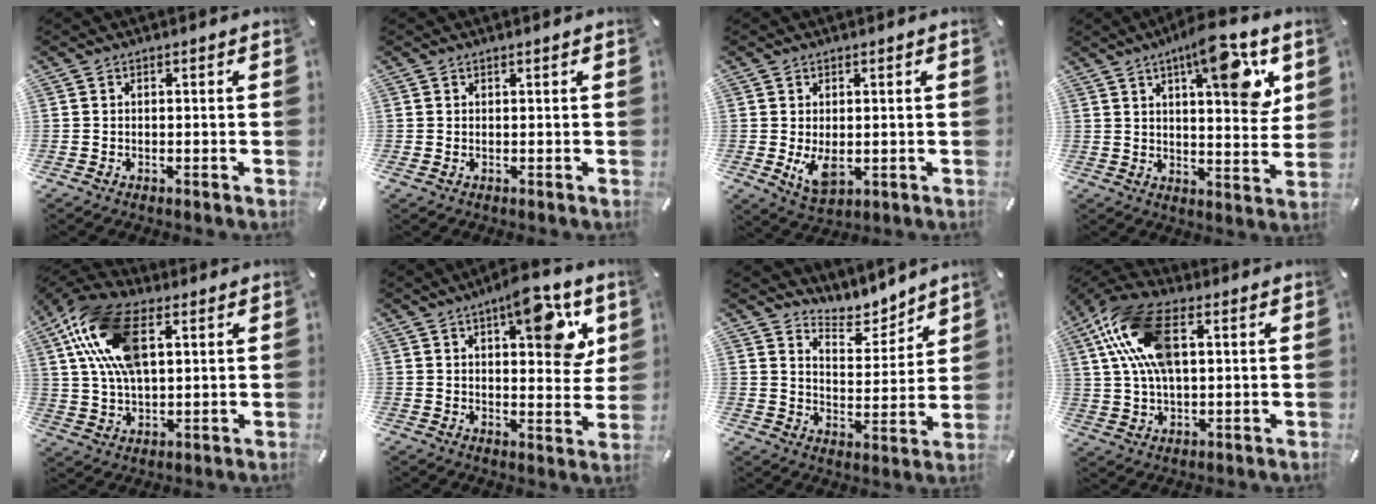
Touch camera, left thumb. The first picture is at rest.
{"total": 0.6, "force": [0.4, 0.0, 0.4], "torque": [-0.008, -0.002, 0.008]}
{"total": 5.7, "force": [-0.1, 3.5, 4.5], "torque": [-0.091, -0.010, -0.005]}
{"total": 14.7, "force": [7.4, 4.6, 11.8], "torque": [-0.156, -0.040, 0.114]}
{"total": 17.0, "force": [6.4, 9.4, 12.6], "torque": [-0.294, -0.002, 0.111]}
{"total": 13.4, "force": [6.8, 5.5, 10.2], "torque": [-0.118, -0.037, 0.105]}
{"total": 7.7, "force": [6.8, 3.5, -0.4], "torque": [0.003, -0.078, 0.121]}
{"total": 15.5, "force": [5.3, 8.4, 12.0], "torque": [-0.265, 0.007, 0.095]}